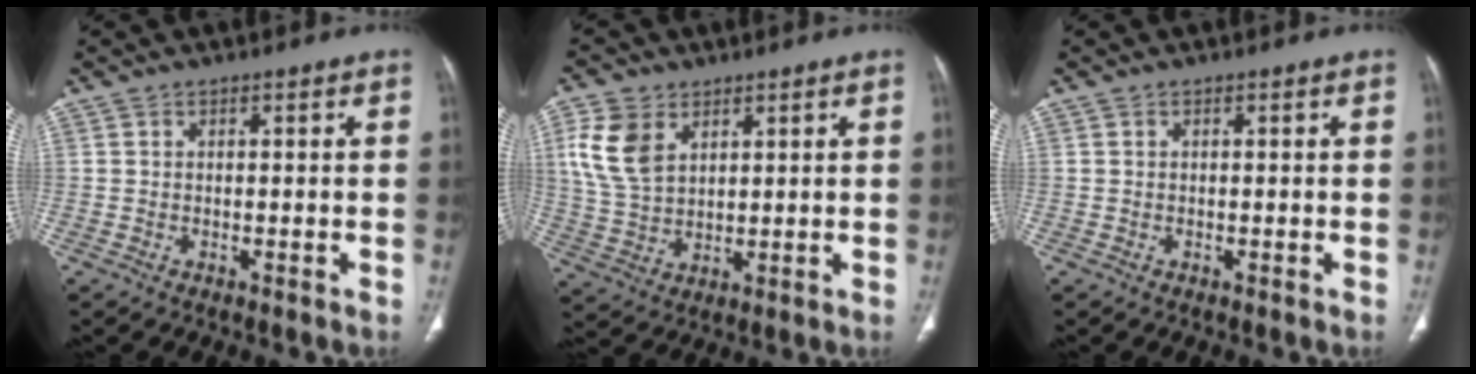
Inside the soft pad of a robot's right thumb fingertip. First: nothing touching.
{"total": 9.8, "force": [4.0, 6.6, 6.1], "torque": [-0.119, -0.009, 0.085]}
{"total": 0.0}